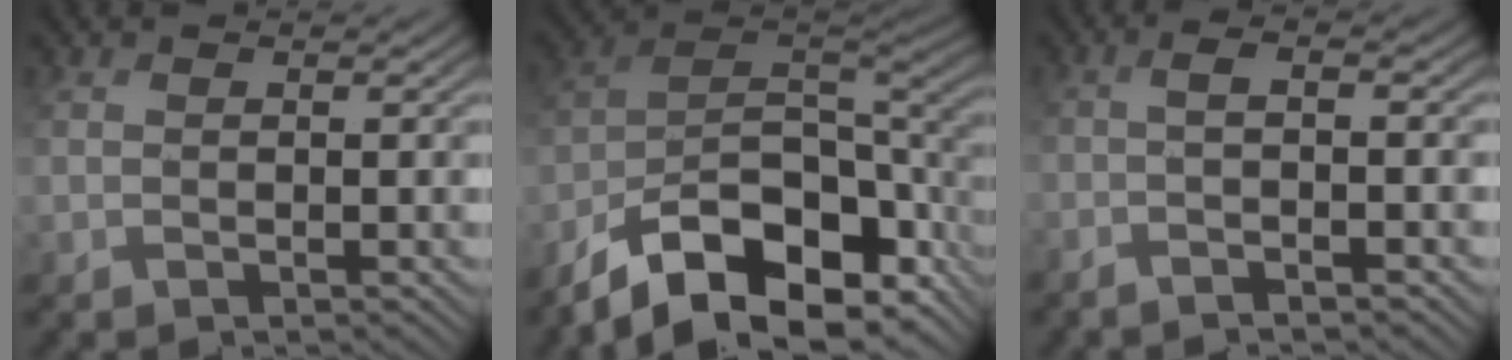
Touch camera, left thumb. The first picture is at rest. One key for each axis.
{"total": 16.6, "fx": -10.1, "fy": 7.4, "fz": 10.9, "tx": -0.243, "ty": -0.035, "tz": -0.163}
{"total": 3.9, "fx": -1.4, "fy": 0.7, "fz": 3.5, "tx": -0.055, "ty": 0.003, "tz": -0.042}